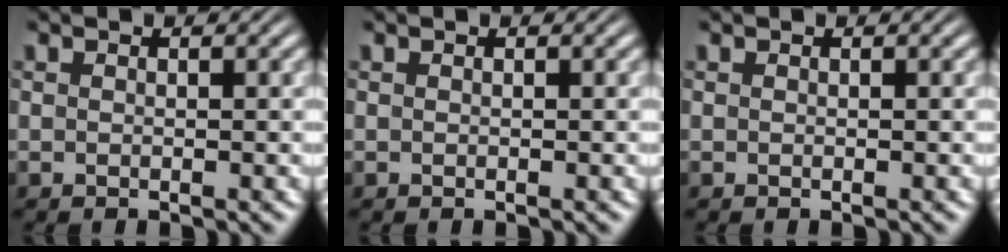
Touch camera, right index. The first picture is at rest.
{"total": 0.0}
{"total": 0.0}